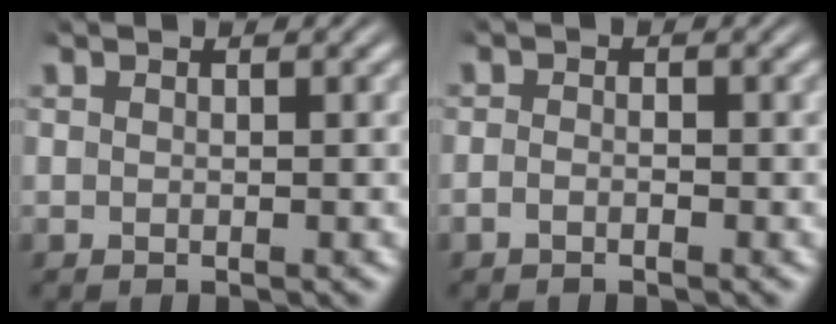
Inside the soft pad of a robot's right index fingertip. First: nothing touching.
{"total": 1.1, "force": [-0.9, 0.4, 0.6], "torque": [-0.010, -0.004, -0.017]}